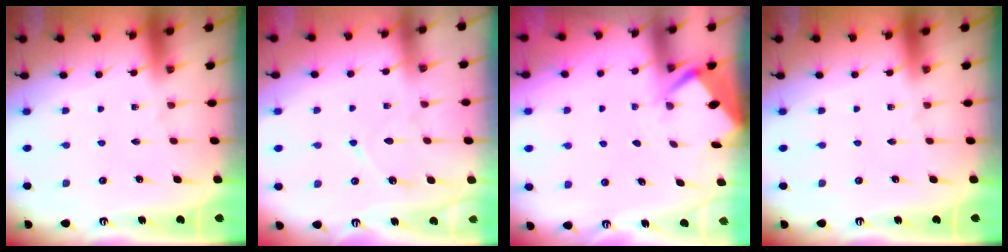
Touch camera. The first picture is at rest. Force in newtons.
{"total": 5.9, "press": 5.9, "slide": 0.7}
{"total": 2.9, "press": 2.8, "slide": 0.3}
{"total": 0.0}